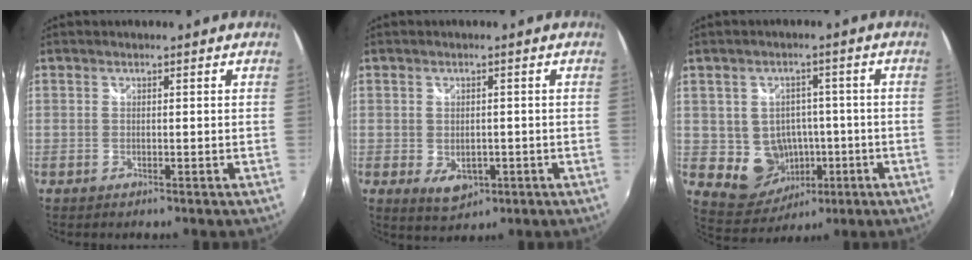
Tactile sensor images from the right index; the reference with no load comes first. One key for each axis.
{"total": 4.9, "fx": -1.2, "fy": 3.5, "fz": 3.2, "tx": -0.058, "ty": -0.012, "tz": -0.014}
{"total": 9.0, "fx": -1.5, "fy": 8.4, "fz": 3.0, "tx": -0.075, "ty": 0.007, "tz": 0.002}